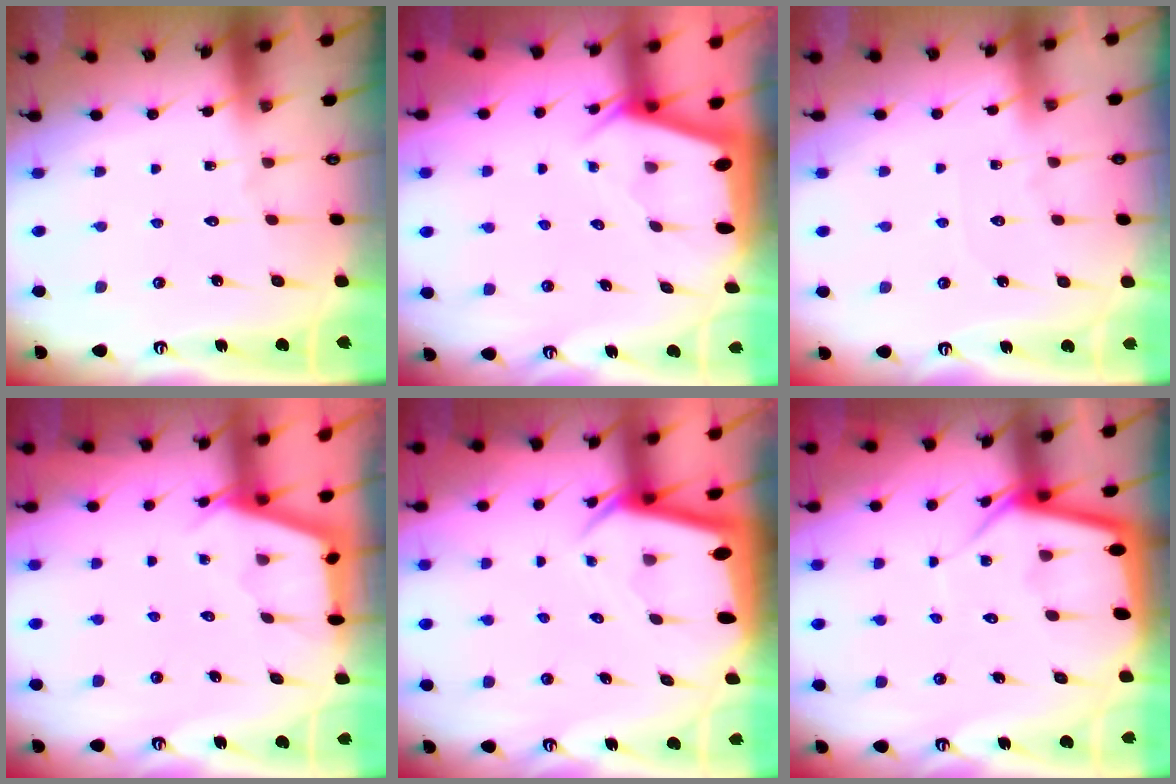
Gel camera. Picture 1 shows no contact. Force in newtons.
{"total": 2.0, "press": 2.0, "slide": 0.5}
{"total": 2.7, "press": 2.7, "slide": 0.3}
{"total": 2.8, "press": 2.8, "slide": 0.3}
{"total": 3.5, "press": 3.5, "slide": 0.4}
{"total": 7.4, "press": 7.4, "slide": 0.7}